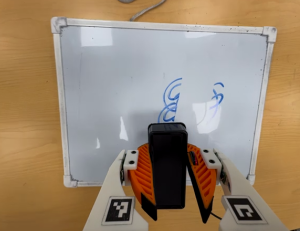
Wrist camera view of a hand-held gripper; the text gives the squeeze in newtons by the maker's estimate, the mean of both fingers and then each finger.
{"total": 10.1, "left": 9.6, "right": 10.5}